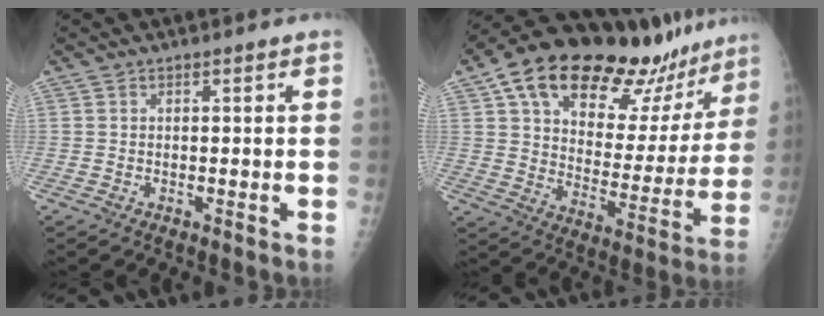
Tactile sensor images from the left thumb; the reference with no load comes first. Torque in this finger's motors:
{"motor_torque": [0.59, 0.71, 1.55, -1.22, 0.16]}